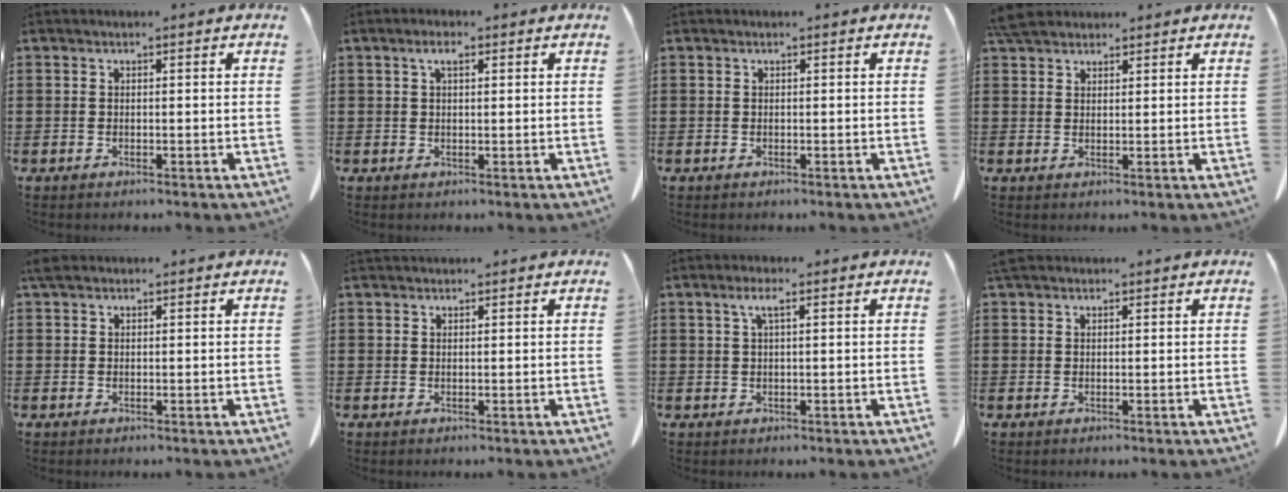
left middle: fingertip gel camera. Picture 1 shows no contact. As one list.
[{"total": 2.2, "force": [0.9, 0.7, 1.9], "torque": [-0.040, 0.003, 0.015]}, {"total": 0.0}, {"total": 4.0, "force": [3.6, 1.2, 1.4], "torque": [-0.037, -0.003, 0.072]}, {"total": 1.3, "force": [1.0, 0.6, 0.5], "torque": [-0.015, 0.002, 0.019]}, {"total": 0.9, "force": [0.9, 0.2, 0.1], "torque": [-0.004, -0.002, 0.018]}, {"total": 2.2, "force": [0.8, 0.2, 2.0], "torque": [-0.041, 0.003, 0.014]}, {"total": 1.2, "force": [1.0, 0.4, 0.5], "torque": [-0.013, 0.001, 0.021]}]